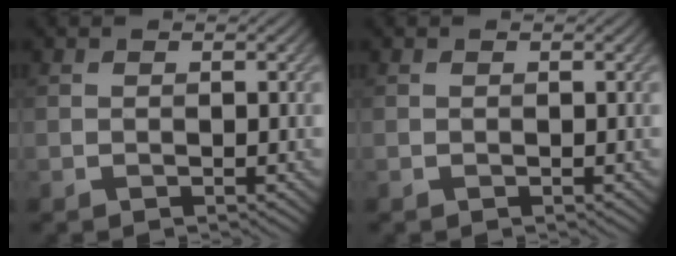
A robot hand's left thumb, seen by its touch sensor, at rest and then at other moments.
{"total": 0.0}